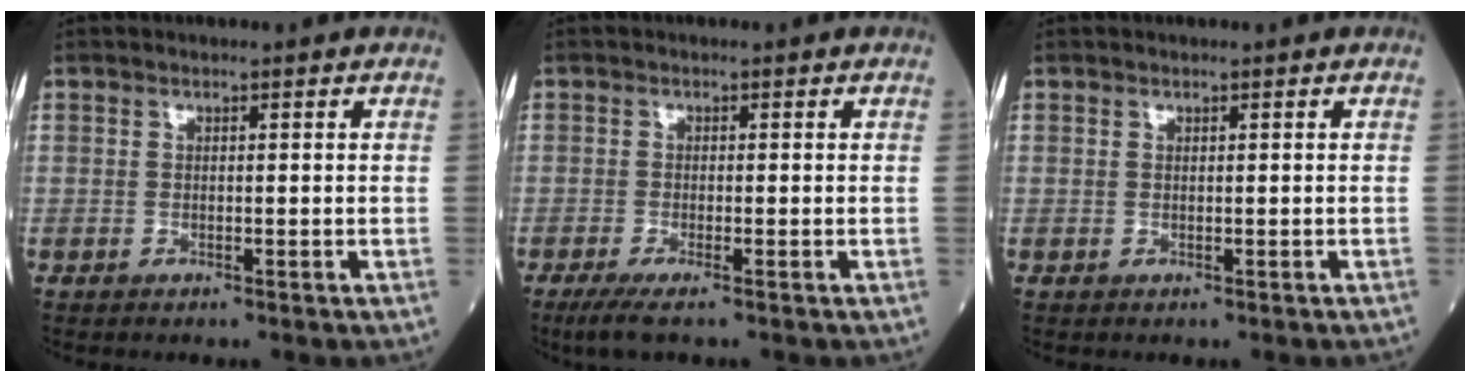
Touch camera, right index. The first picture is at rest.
{"total": 3.4, "force": [-2.2, 0.3, 2.5], "torque": [-0.052, -0.012, -0.043]}
{"total": 0.0}